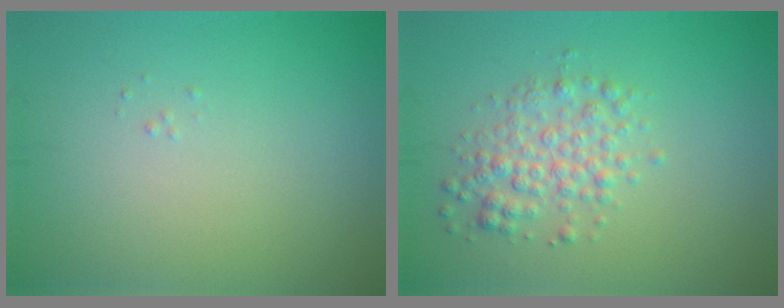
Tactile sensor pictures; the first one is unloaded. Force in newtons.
{"total": 3.1, "press": 3.1, "slide": 0.1}